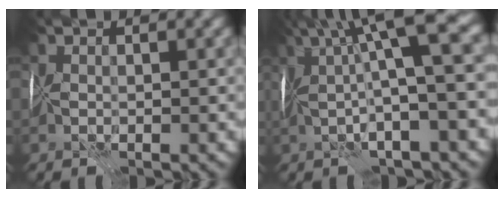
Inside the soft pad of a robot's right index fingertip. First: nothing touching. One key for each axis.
{"total": 9.2, "fx": 2.8, "fy": 1.3, "fz": 8.7, "tx": -0.130, "ty": 0.021, "tz": 0.045}